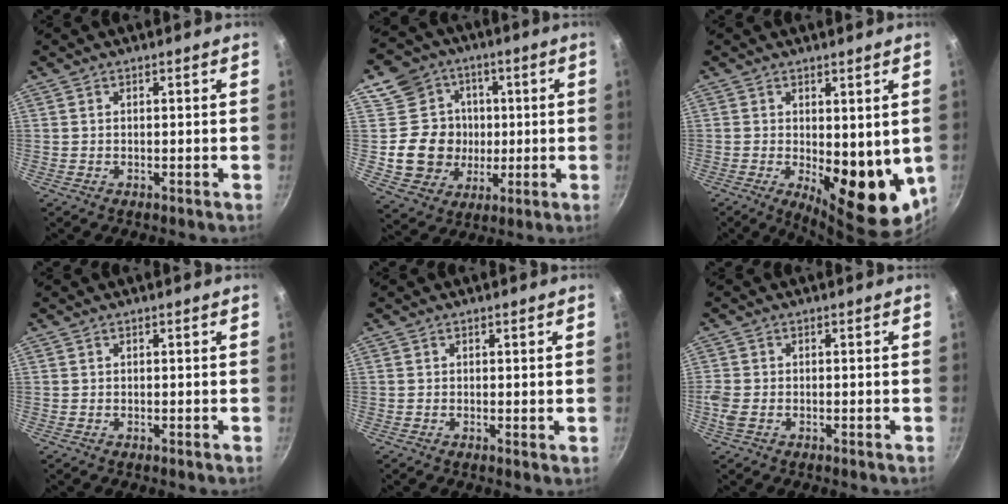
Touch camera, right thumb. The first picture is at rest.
{"total": 14.5, "force": [0.5, 13.7, 4.8], "torque": [-0.050, 0.012, 0.009]}
{"total": 13.7, "force": [-0.8, 6.4, 12.1], "torque": [-0.127, -0.026, 0.005]}
{"total": 0.0}
{"total": 0.6, "force": [0.2, 0.2, 0.5], "torque": [-0.007, -0.006, 0.000]}
{"total": 2.8, "force": [-1.0, 1.8, 1.9], "torque": [-0.052, 0.000, -0.021]}